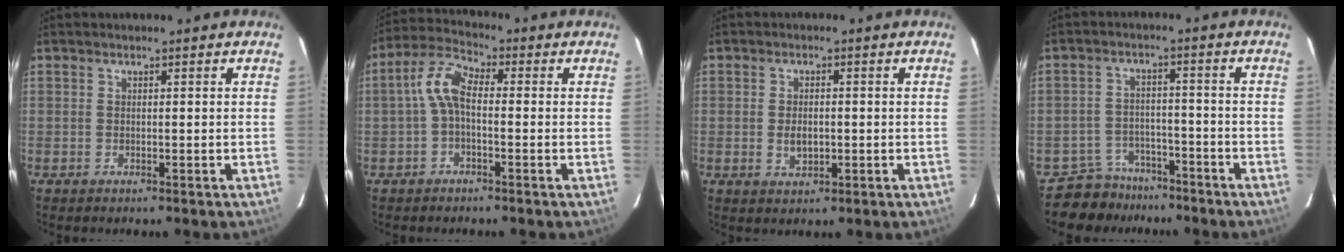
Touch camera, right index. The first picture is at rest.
{"total": 5.9, "force": [-0.8, 2.7, 5.2], "torque": [-0.118, 0.023, -0.022]}
{"total": 3.5, "force": [-0.5, 2.3, 2.6], "torque": [-0.046, -0.004, -0.006]}
{"total": 7.6, "force": [-6.4, 4.2, 0.0], "torque": [-0.019, 0.021, -0.097]}